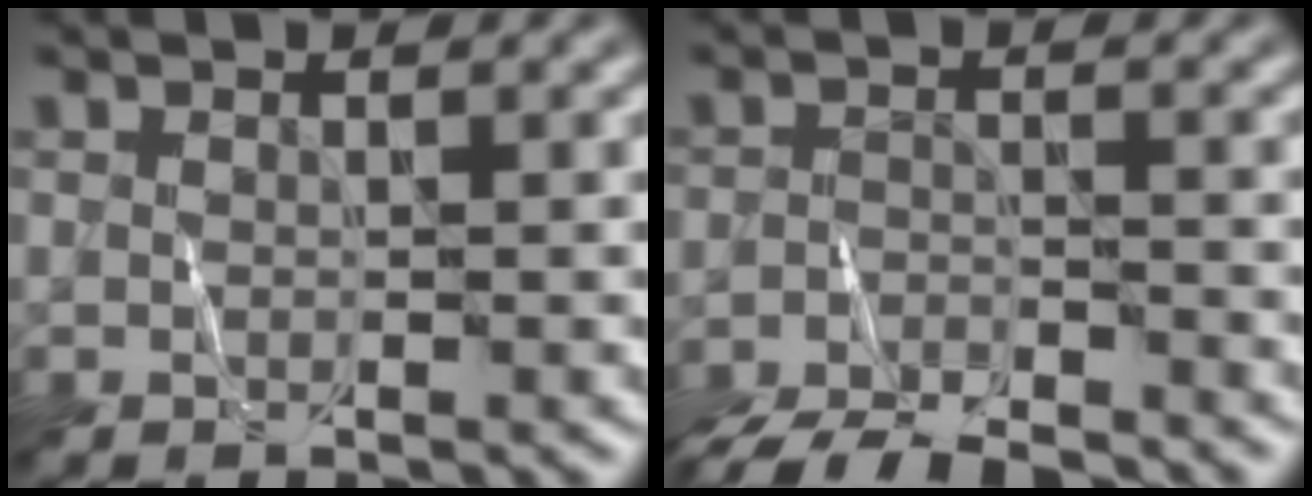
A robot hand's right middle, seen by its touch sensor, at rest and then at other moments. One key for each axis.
{"total": 8.7, "fx": -8.1, "fy": 1.9, "fz": 2.7, "tx": -0.053, "ty": -0.026, "tz": -0.130}